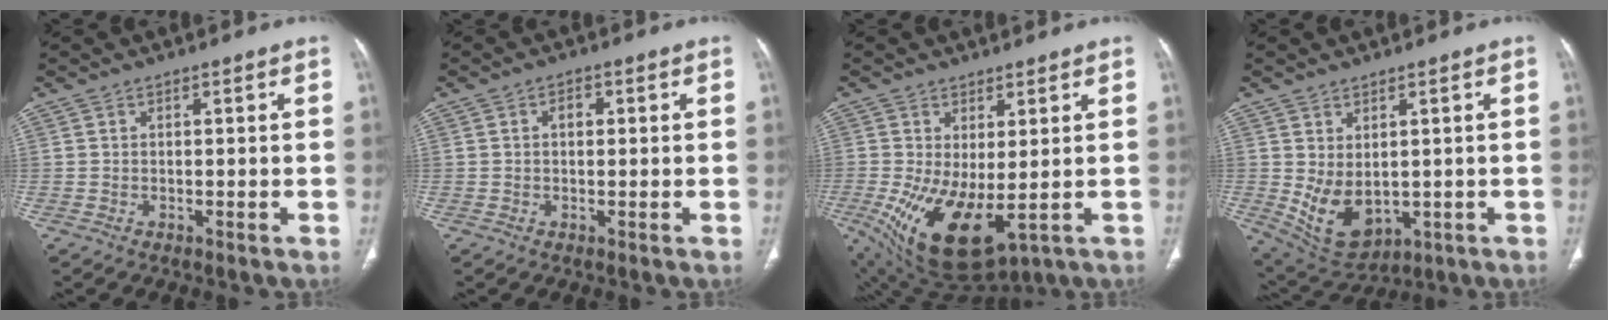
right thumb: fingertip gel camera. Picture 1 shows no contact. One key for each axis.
{"total": 2.0, "fx": 0.3, "fy": 1.4, "fz": 1.4, "tx": -0.019, "ty": 0.009, "tz": 0.004}
{"total": 13.4, "fx": -2.4, "fy": 6.0, "fz": 11.7, "tx": -0.218, "ty": -0.024, "tz": -0.012}
{"total": 9.3, "fx": -0.4, "fy": 5.9, "fz": 7.1, "tx": -0.112, "ty": -0.009, "tz": 0.024}